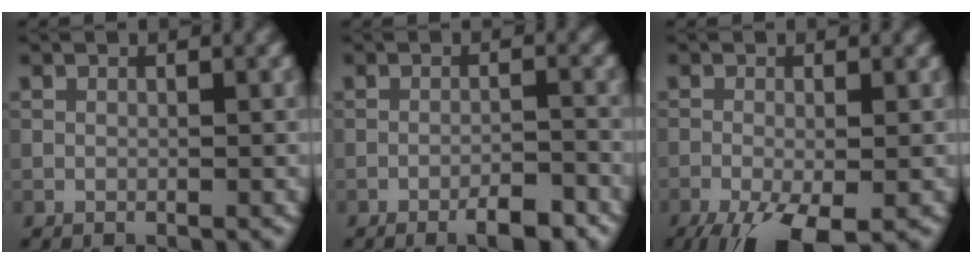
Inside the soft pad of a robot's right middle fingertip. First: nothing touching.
{"total": 3.3, "force": [-2.2, 0.7, 2.3], "torque": [-0.037, 0.003, -0.036]}
{"total": 7.3, "force": [-4.2, 2.1, 5.5], "torque": [-0.106, -0.021, -0.073]}